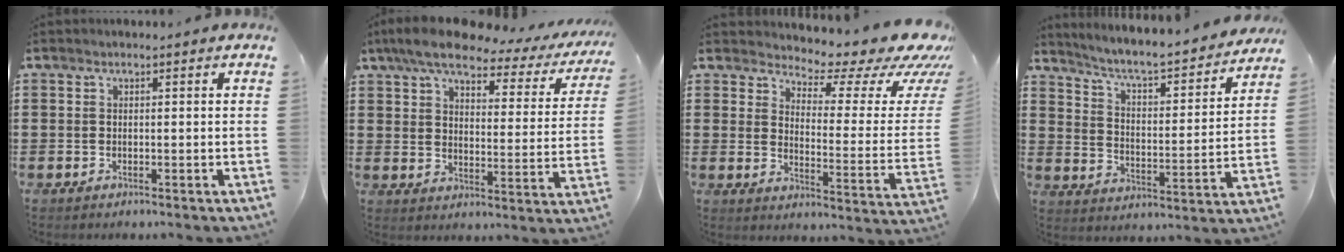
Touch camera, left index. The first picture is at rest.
{"total": 7.9, "force": [6.3, 1.9, 4.4], "torque": [-0.103, -0.028, 0.105]}
{"total": 7.1, "force": [6.1, 1.8, 3.3], "torque": [-0.060, -0.052, 0.098]}
{"total": 4.7, "force": [4.2, 0.5, 2.1], "torque": [-0.063, -0.035, 0.060]}